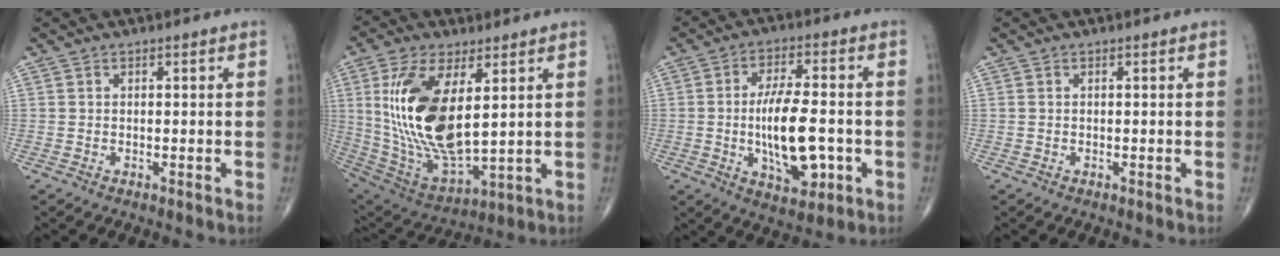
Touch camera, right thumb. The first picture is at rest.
{"total": 19.8, "force": [4.2, 8.9, 17.2], "torque": [-0.344, -0.026, 0.094]}
{"total": 13.3, "force": [-2.1, 5.5, 11.9], "torque": [-0.196, 0.007, -0.028]}
{"total": 0.0}